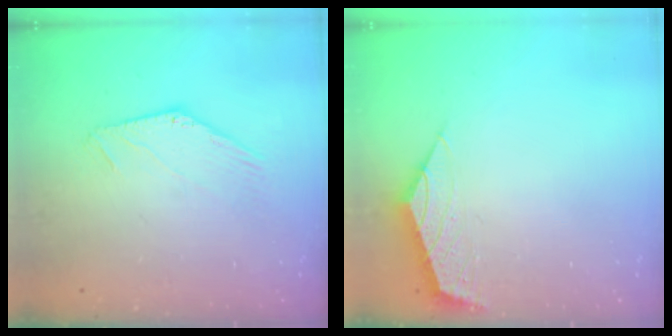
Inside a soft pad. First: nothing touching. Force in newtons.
{"total": 2.3, "press": 2.2, "slide": 0.6}